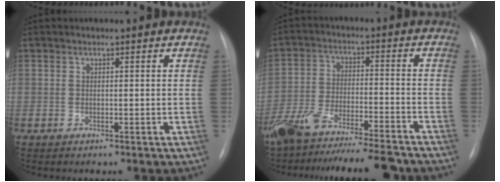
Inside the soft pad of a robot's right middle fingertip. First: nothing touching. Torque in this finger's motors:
{"motor_torque": [0.82, -1.20, 0.31, 0.08]}